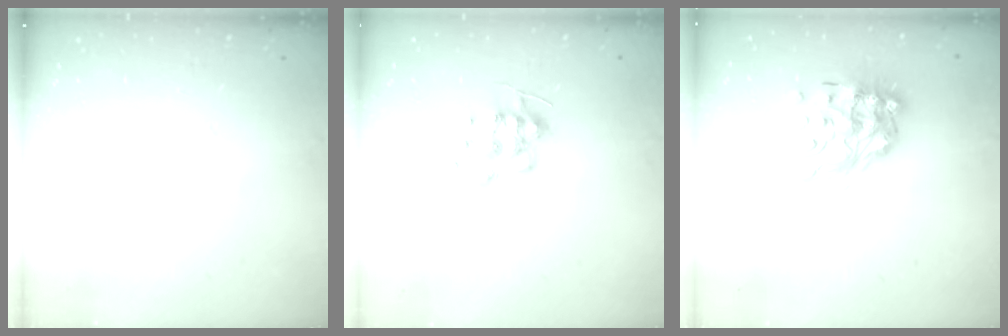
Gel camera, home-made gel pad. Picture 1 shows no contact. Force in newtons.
{"total": 8.9, "press": 8.9, "slide": 0.6}
{"total": 17.4, "press": 17.3, "slide": 1.7}